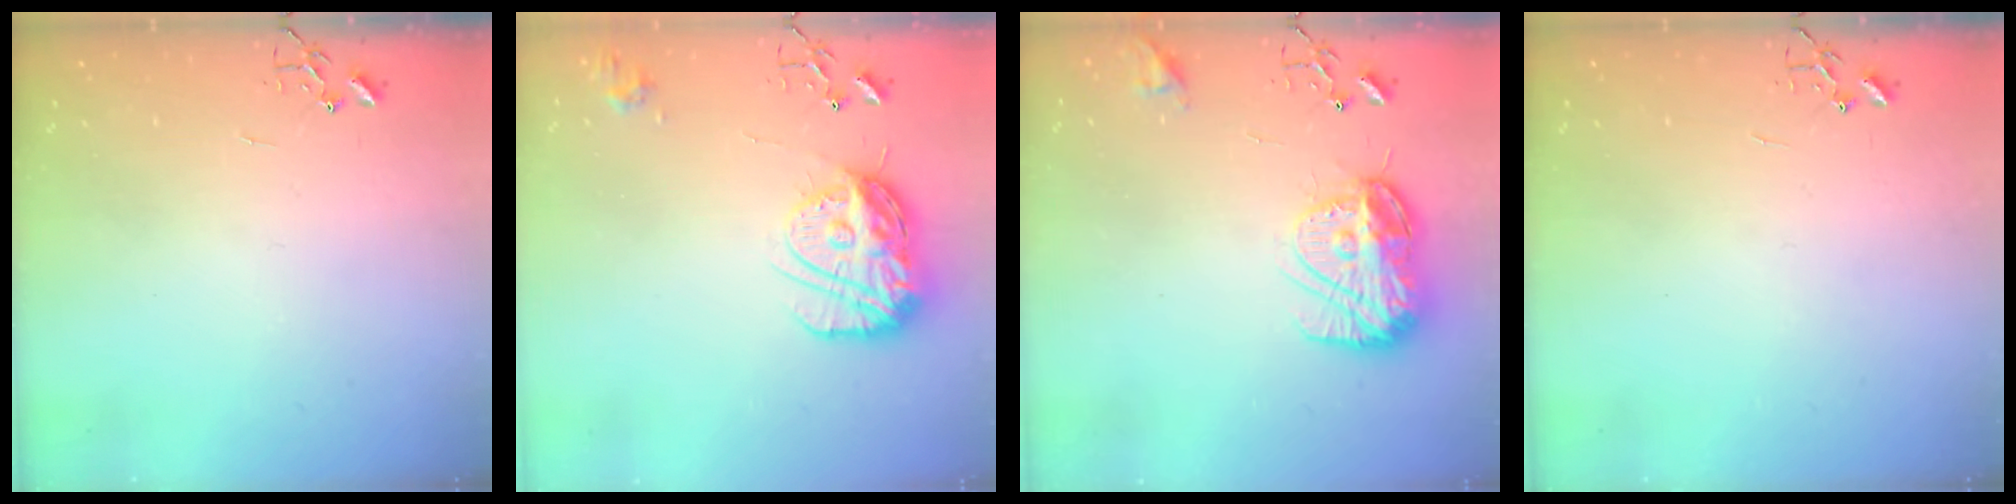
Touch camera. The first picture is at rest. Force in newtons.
{"total": 15.4, "press": 15.3, "slide": 1.4}
{"total": 14.7, "press": 14.6, "slide": 1.5}
{"total": 0.0}